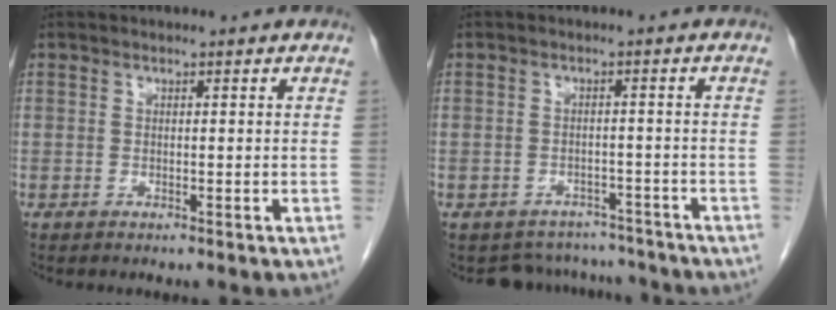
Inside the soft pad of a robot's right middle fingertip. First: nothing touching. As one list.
[{"total": 7.1, "force": [-6.6, 2.5, -0.6], "torque": [0.010, 0.020, -0.078]}]